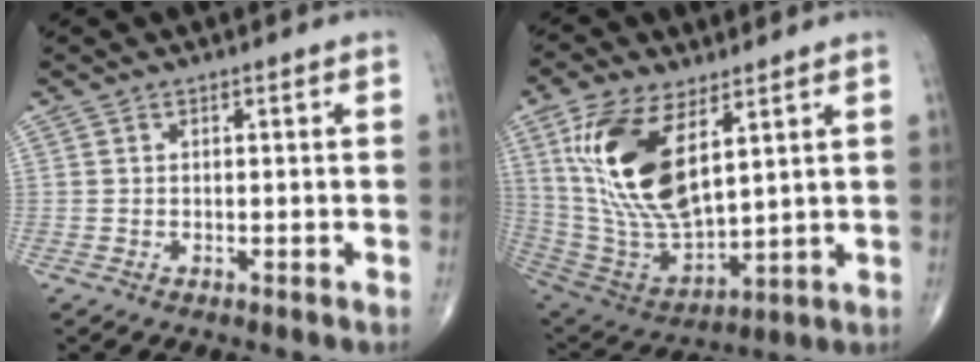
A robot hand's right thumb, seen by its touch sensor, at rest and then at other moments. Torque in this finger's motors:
{"motor_torque": [-0.72, 2.51, 2.03, 0.75, 0.62]}